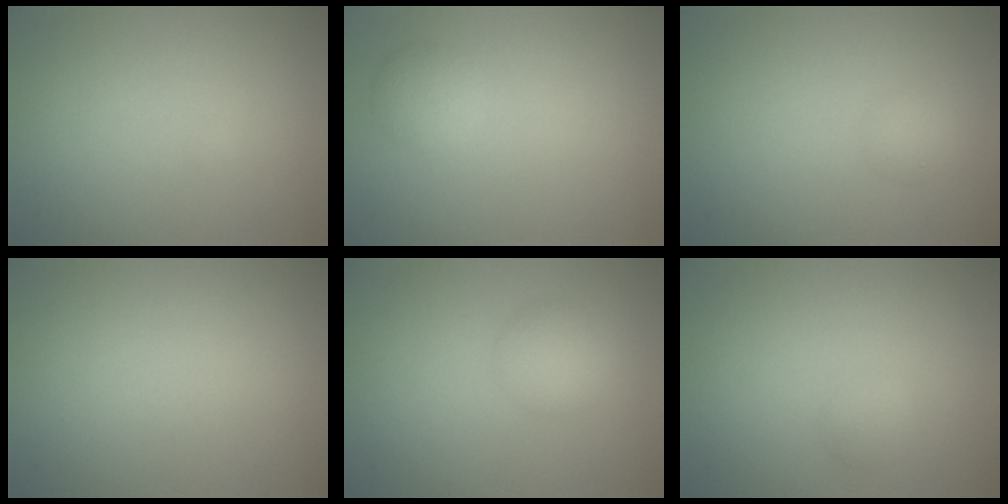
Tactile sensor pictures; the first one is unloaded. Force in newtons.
{"total": 1.5, "press": 1.5, "slide": 0.0}
{"total": 1.2, "press": 1.2, "slide": 0.0}
{"total": 0.0}
{"total": 2.4, "press": 2.4, "slide": 0.1}
{"total": 0.8, "press": 0.8, "slide": 0.0}